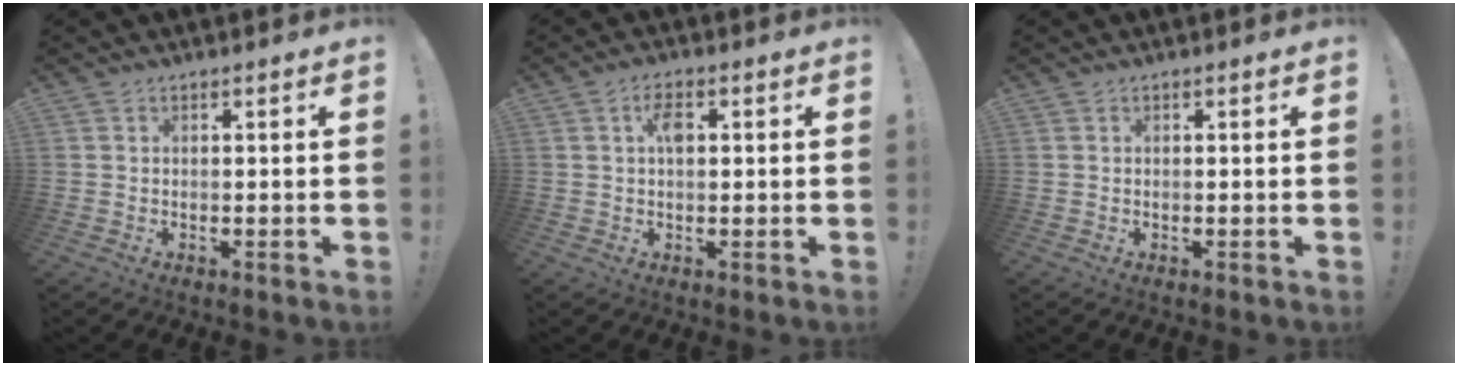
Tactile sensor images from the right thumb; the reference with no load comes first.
{"total": 4.5, "force": [0.9, 2.6, 3.6], "torque": [-0.062, 0.007, 0.012]}
{"total": 0.0}